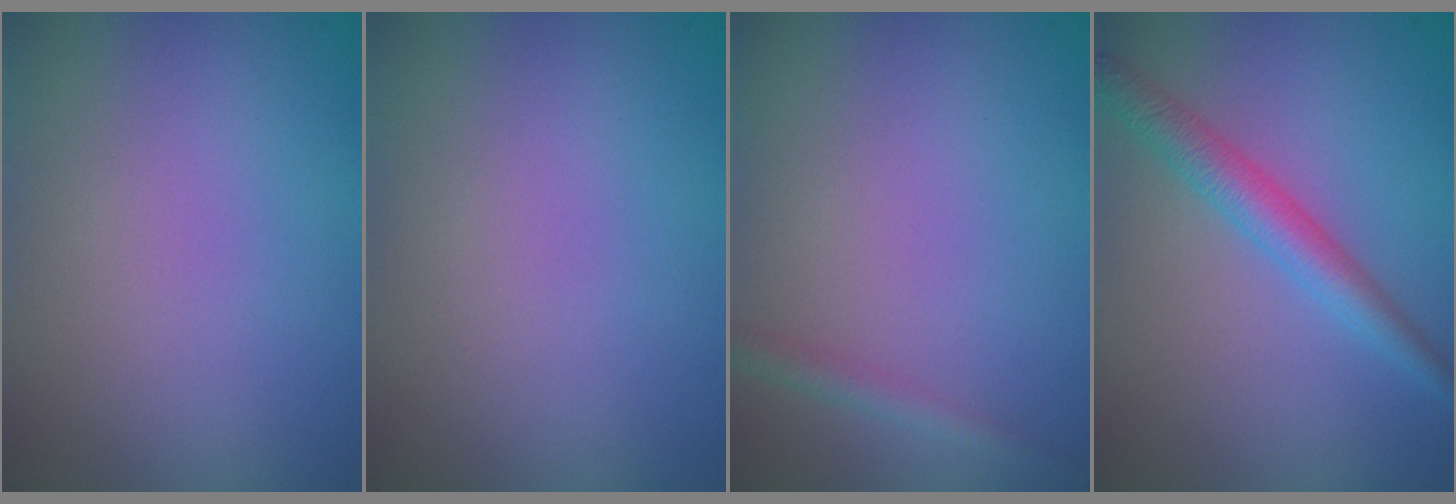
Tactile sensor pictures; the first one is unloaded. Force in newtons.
{"total": 0.0}
{"total": 1.6, "press": 1.6, "slide": 0.1}
{"total": 3.3, "press": 3.3, "slide": 0.0}